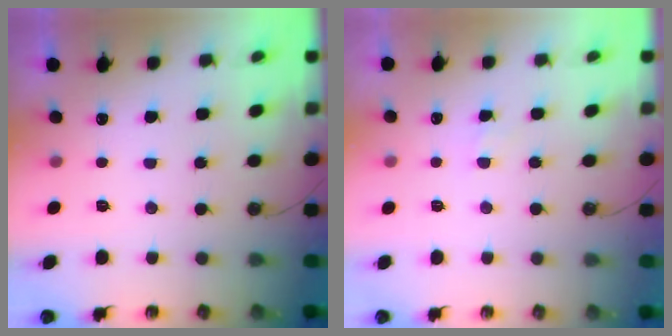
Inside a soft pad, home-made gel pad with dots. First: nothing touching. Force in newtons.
{"total": 2.9, "press": 2.9, "slide": 0.5}